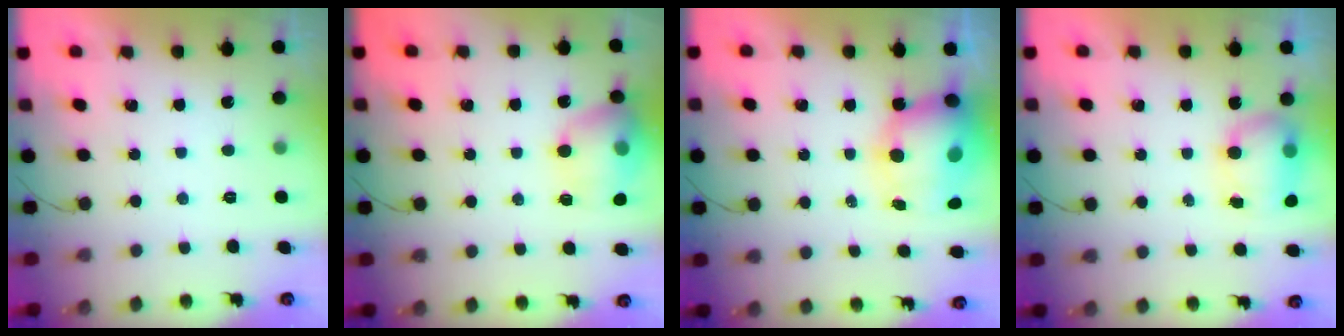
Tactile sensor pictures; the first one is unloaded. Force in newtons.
{"total": 15.3, "press": 15.1, "slide": 2.0}
{"total": 12.0, "press": 11.6, "slide": 3.0}
{"total": 7.3, "press": 7.2, "slide": 1.0}